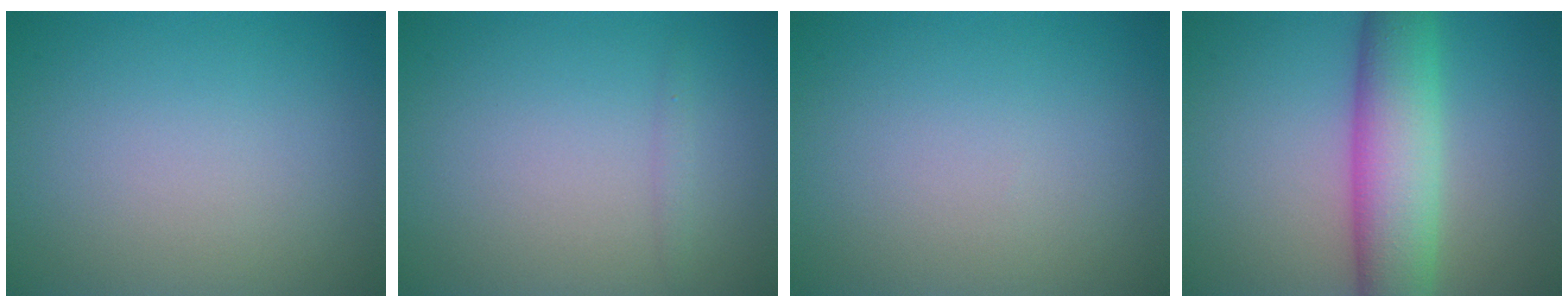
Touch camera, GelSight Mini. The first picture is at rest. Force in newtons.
{"total": 0.6, "press": 0.6, "slide": 0.0}
{"total": 0.0}
{"total": 7.6, "press": 7.6, "slide": 0.5}